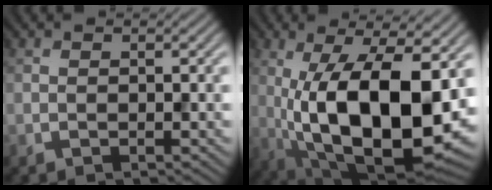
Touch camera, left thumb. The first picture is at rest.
{"total": 17.5, "force": [-1.4, 7.3, 15.9], "torque": [-0.266, -0.015, -0.012]}